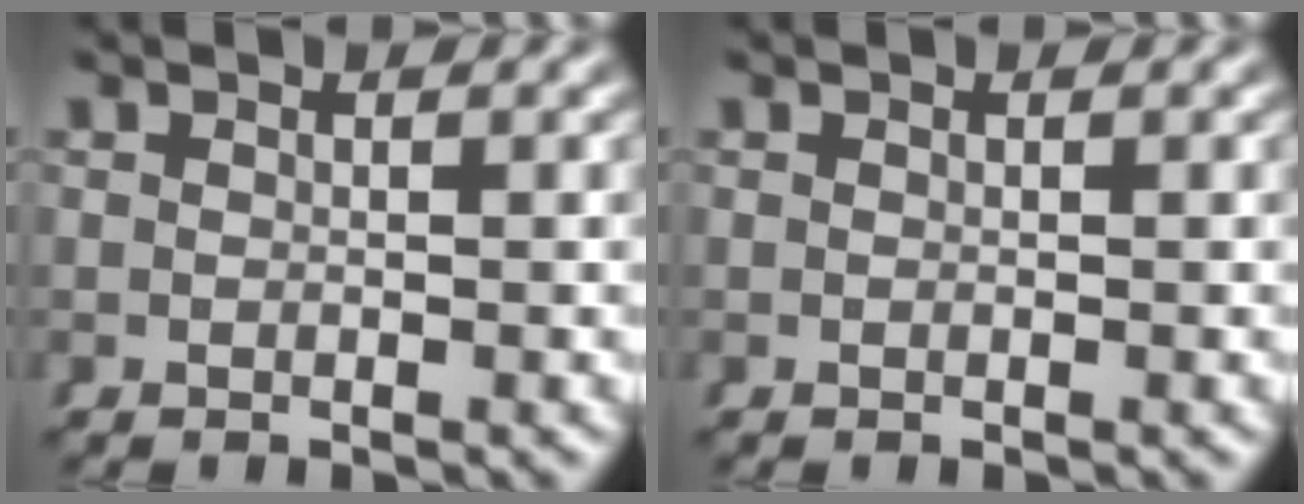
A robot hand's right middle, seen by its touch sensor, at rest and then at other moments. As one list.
[{"total": 0.0}]